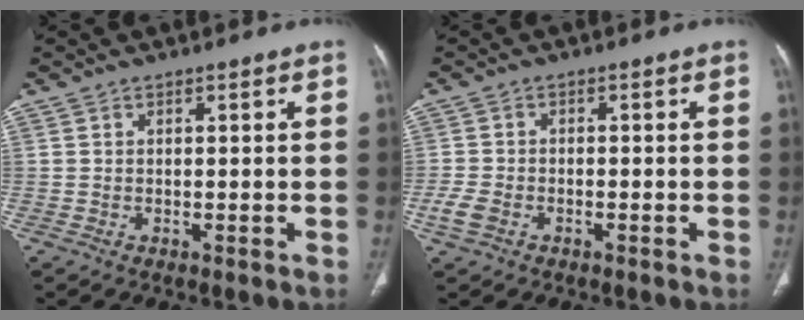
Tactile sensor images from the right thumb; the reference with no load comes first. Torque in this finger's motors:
{"motor_torque": [2.22, 2.17, 0.37, -0.28, 0.11]}